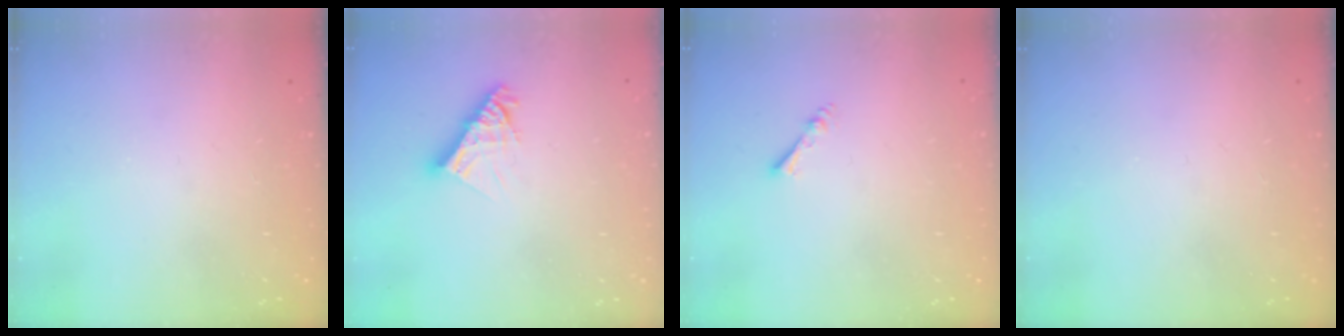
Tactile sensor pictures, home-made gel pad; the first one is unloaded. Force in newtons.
{"total": 8.4, "press": 8.4, "slide": 0.7}
{"total": 2.2, "press": 2.1, "slide": 0.4}
{"total": 0.0}